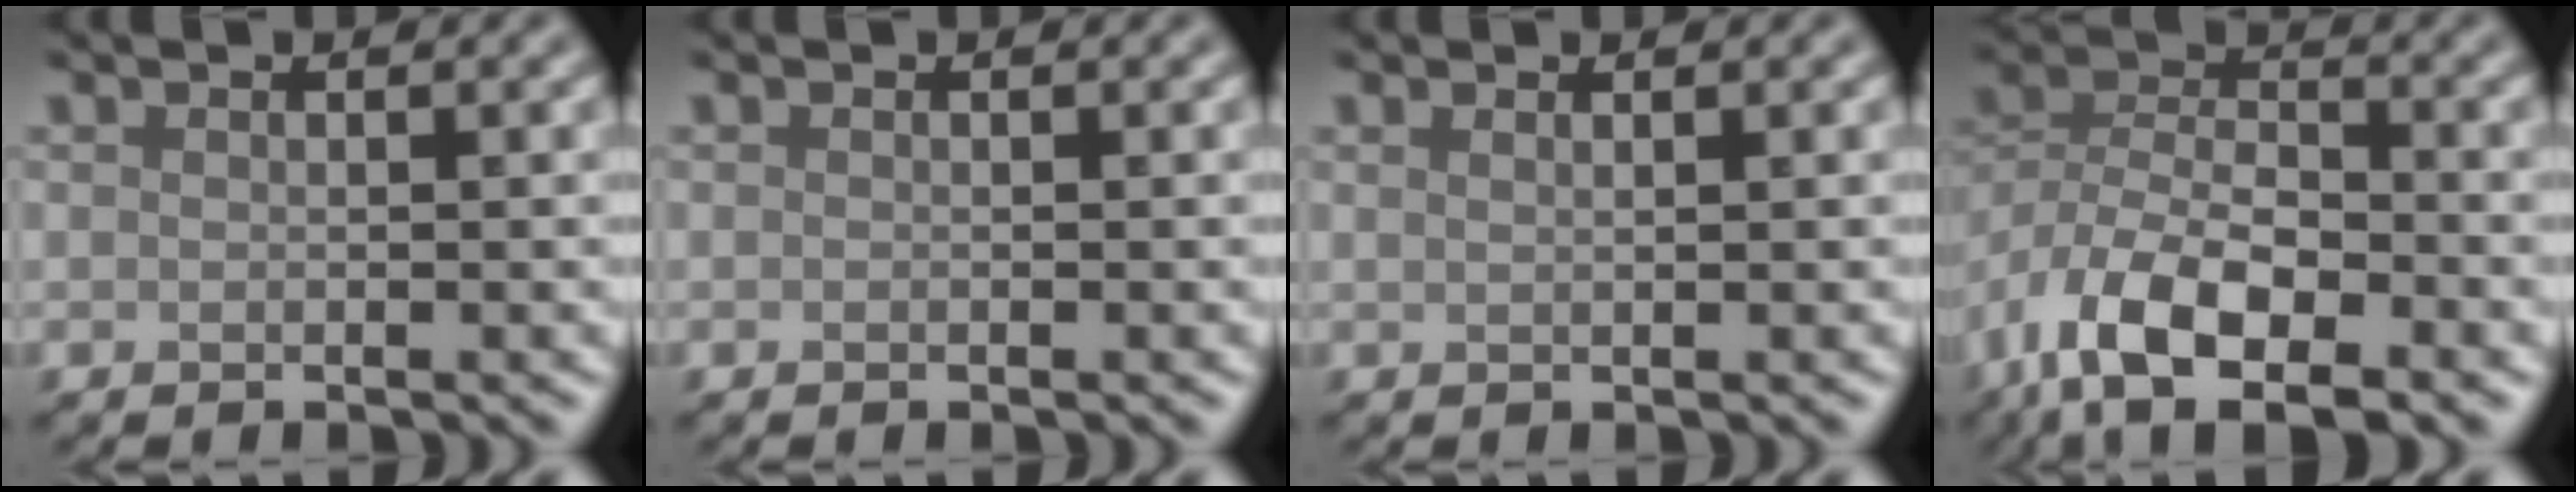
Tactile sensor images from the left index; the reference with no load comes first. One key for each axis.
{"total": 0.0}
{"total": 1.0, "fx": 0.6, "fy": 0.5, "fz": 0.7, "tx": -0.004, "ty": -0.004, "tz": -0.002}
{"total": 10.0, "fx": -5.6, "fy": 4.6, "fz": 6.9, "tx": -0.126, "ty": -0.002, "tz": -0.109}